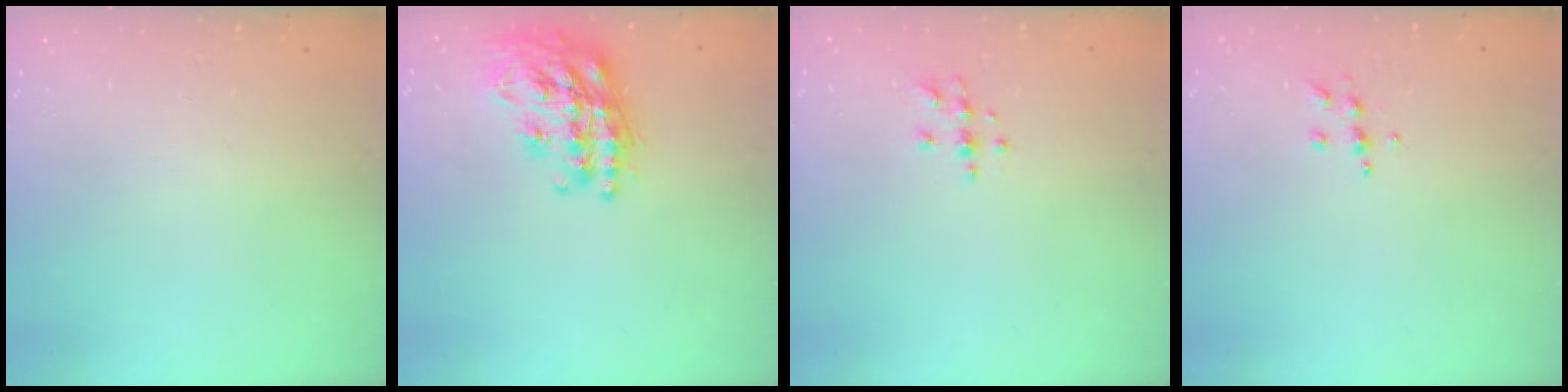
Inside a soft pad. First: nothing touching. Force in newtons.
{"total": 23.5, "press": 23.4, "slide": 2.0}
{"total": 4.0, "press": 3.9, "slide": 0.4}
{"total": 5.6, "press": 5.6, "slide": 0.7}